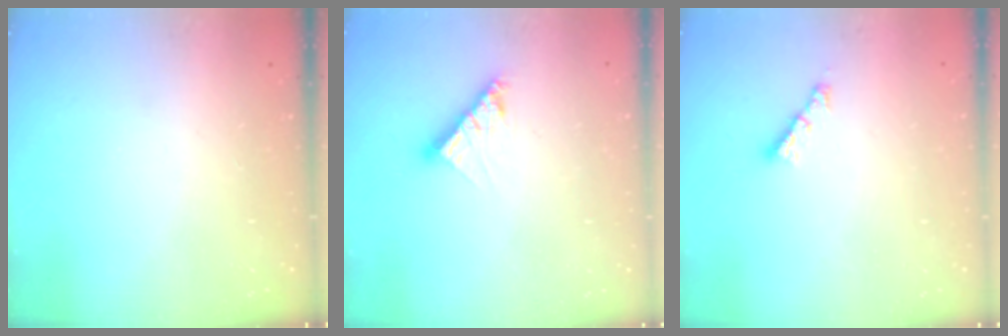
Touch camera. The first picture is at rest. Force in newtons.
{"total": 8.8, "press": 8.7, "slide": 0.8}
{"total": 2.4, "press": 2.4, "slide": 0.3}